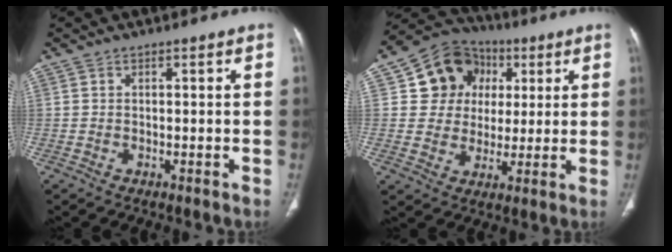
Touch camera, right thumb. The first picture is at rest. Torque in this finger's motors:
{"motor_torque": [-1.06, 0.59, -0.18, 0.02, 0.09]}